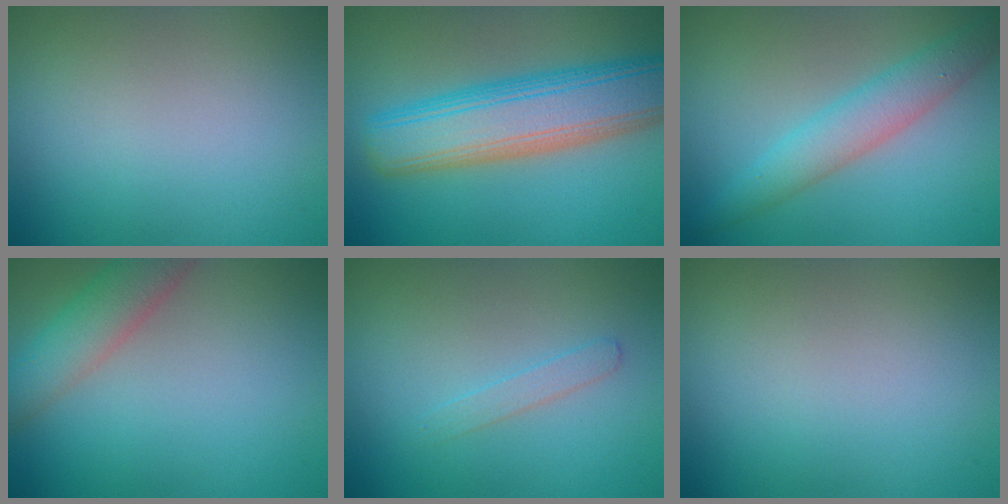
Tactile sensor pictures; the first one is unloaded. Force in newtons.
{"total": 9.0, "press": 9.0, "slide": 0.3}
{"total": 3.6, "press": 3.6, "slide": 0.0}
{"total": 4.2, "press": 4.2, "slide": 0.3}
{"total": 1.2, "press": 1.2, "slide": 0.0}
{"total": 0.0}